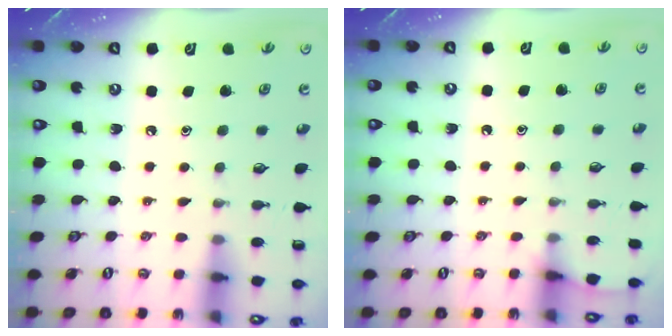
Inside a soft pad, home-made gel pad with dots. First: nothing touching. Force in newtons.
{"total": 4.0, "press": 4.0, "slide": 0.3}